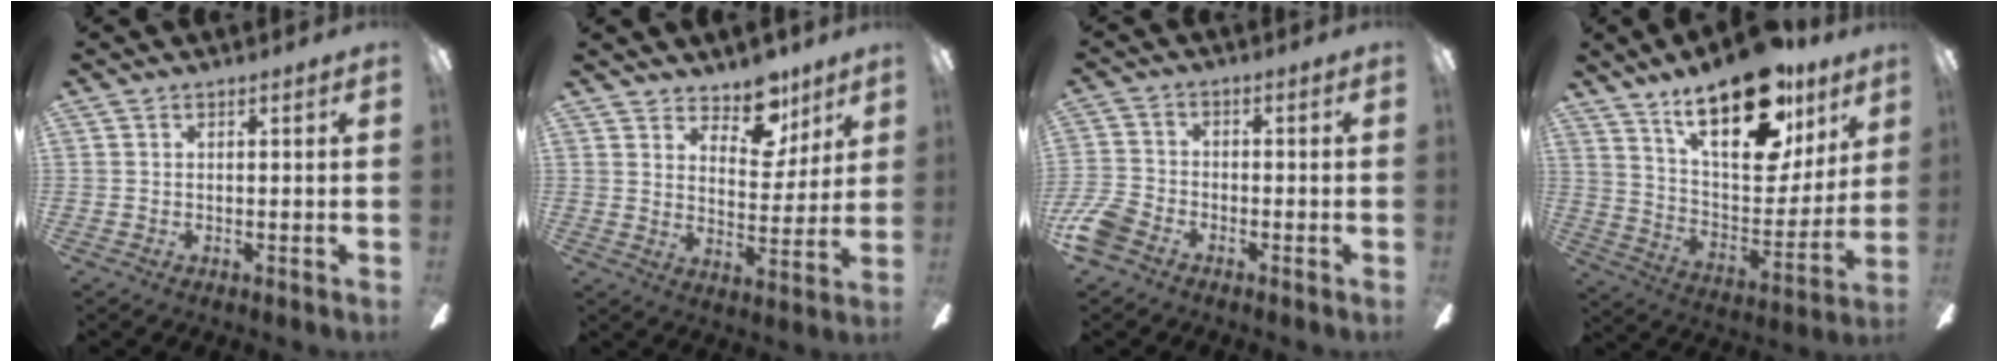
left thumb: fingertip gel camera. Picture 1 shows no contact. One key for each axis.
{"total": 10.7, "fx": 8.4, "fy": 5.2, "fz": 4.3, "tx": -0.058, "ty": -0.050, "tz": 0.151}
{"total": 7.1, "fx": -4.3, "fy": 4.5, "fz": 3.5, "tx": -0.087, "ty": 0.018, "tz": -0.086}
{"total": 24.9, "fx": 16.4, "fy": 10.6, "fz": 15.5, "tx": -0.235, "ty": -0.095, "tz": 0.284}